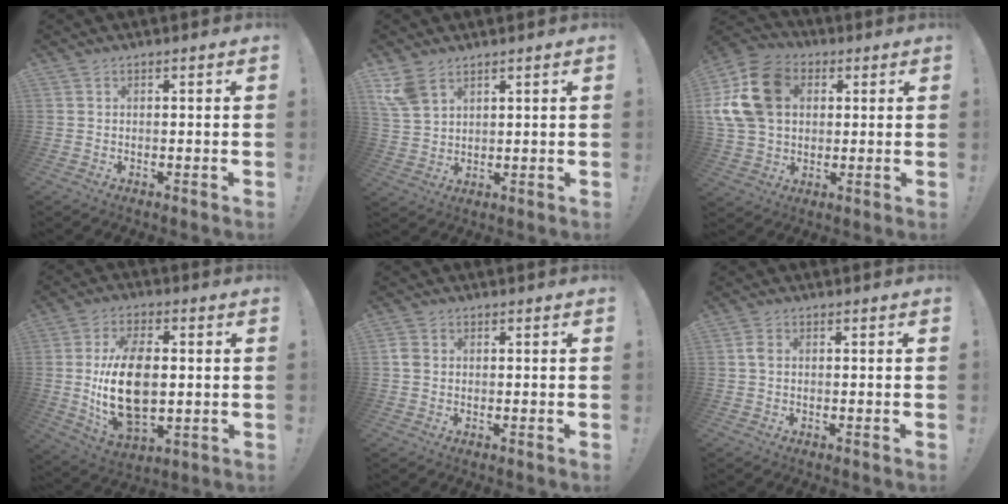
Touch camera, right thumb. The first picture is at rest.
{"total": 7.3, "force": [4.7, 4.2, 3.7], "torque": [-0.078, -0.015, 0.094]}
{"total": 19.4, "force": [4.5, 14.9, 11.7], "torque": [-0.217, -0.006, 0.088]}
{"total": 18.2, "force": [0.1, 10.8, 14.7], "torque": [-0.289, -0.006, 0.002]}
{"total": 2.5, "force": [0.1, 2.0, 1.5], "torque": [-0.028, 0.008, 0.005]}
{"total": 2.0, "force": [0.1, 1.3, 1.5], "torque": [-0.026, 0.005, 0.000]}